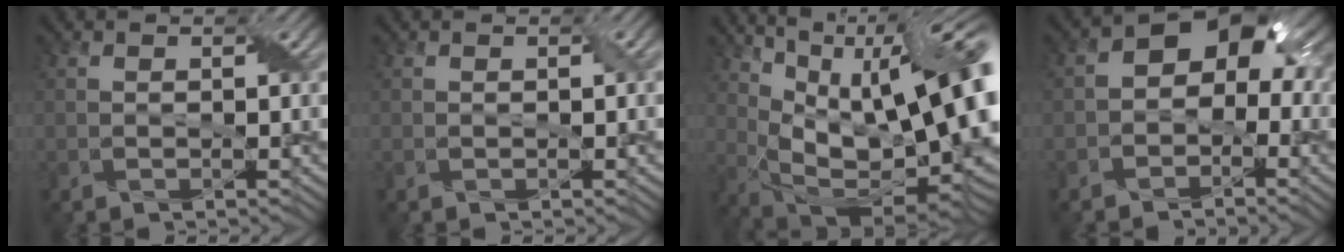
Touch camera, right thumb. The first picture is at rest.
{"total": 0.7, "force": [0.0, 0.2, 0.7], "torque": [-0.013, 0.002, 0.002]}
{"total": 19.4, "force": [5.9, 7.5, 16.9], "torque": [-0.254, 0.017, 0.104]}
{"total": 7.7, "force": [-0.8, 5.4, 5.4], "torque": [-0.065, 0.013, -0.035]}